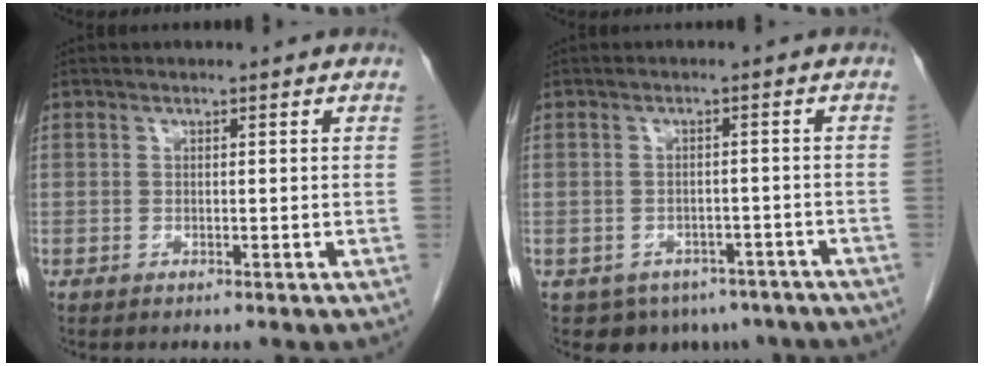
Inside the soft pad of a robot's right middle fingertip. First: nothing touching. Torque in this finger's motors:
{"motor_torque": [-0.29, -0.10, 0.04, -0.01]}